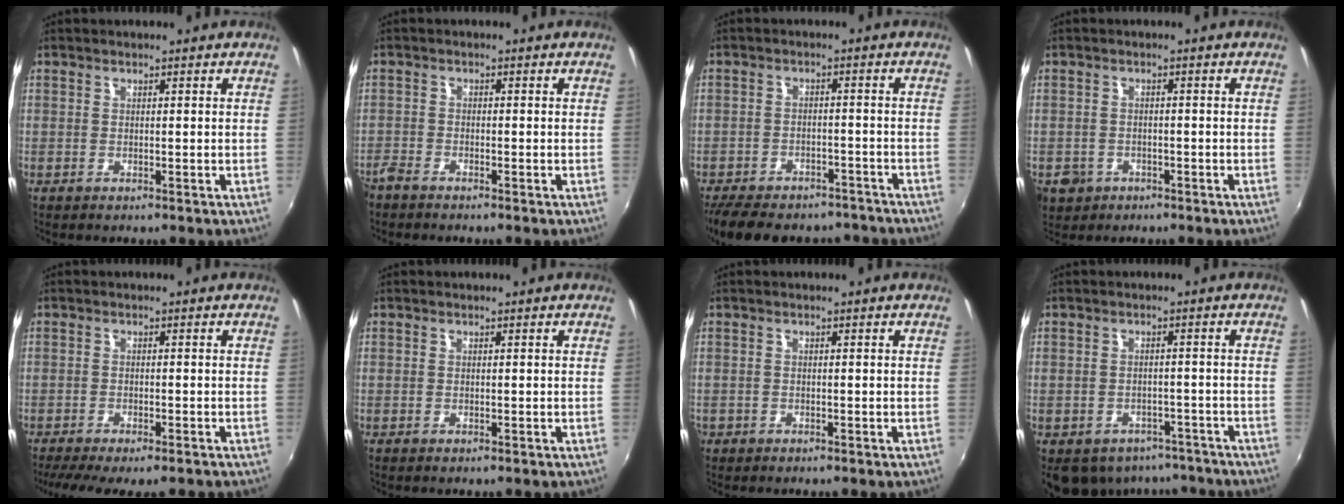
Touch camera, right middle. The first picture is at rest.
{"total": 2.5, "force": [-2.3, 0.5, 0.7], "torque": [-0.022, -0.008, -0.050]}
{"total": 16.9, "force": [-13.8, 7.2, 6.5], "torque": [-0.152, 0.010, -0.184]}
{"total": 5.2, "force": [-2.2, 4.4, 1.7], "torque": [-0.047, -0.005, -0.032]}
{"total": 9.1, "force": [-7.3, 1.9, 5.1], "torque": [-0.111, -0.036, -0.116]}
{"total": 0.0}
{"total": 1.2, "force": [-0.8, 0.9, 0.3], "torque": [-0.011, -0.004, -0.013]}
{"total": 12.2, "force": [-8.6, 7.4, 4.4], "torque": [-0.098, 0.001, -0.100]}